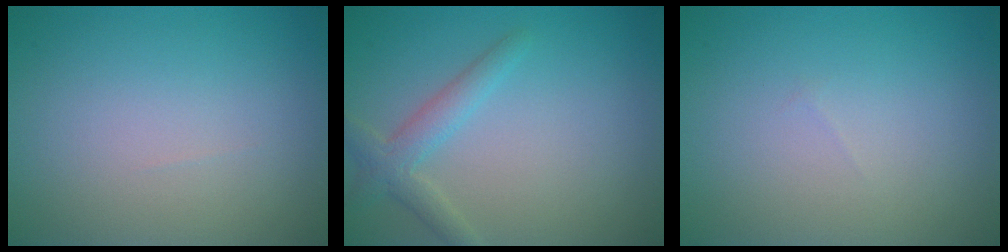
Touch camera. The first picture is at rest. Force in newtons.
{"total": 2.5, "press": 2.5, "slide": 0.1}
{"total": 0.0}